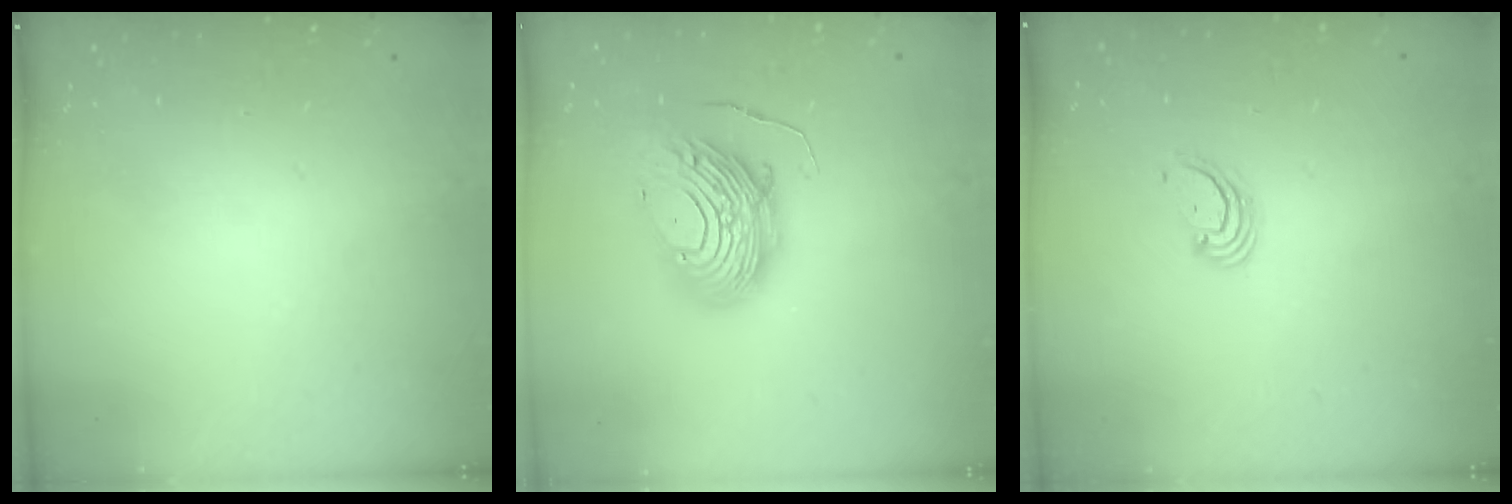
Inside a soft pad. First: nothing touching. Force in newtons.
{"total": 13.5, "press": 13.4, "slide": 1.0}
{"total": 2.6, "press": 2.6, "slide": 0.3}